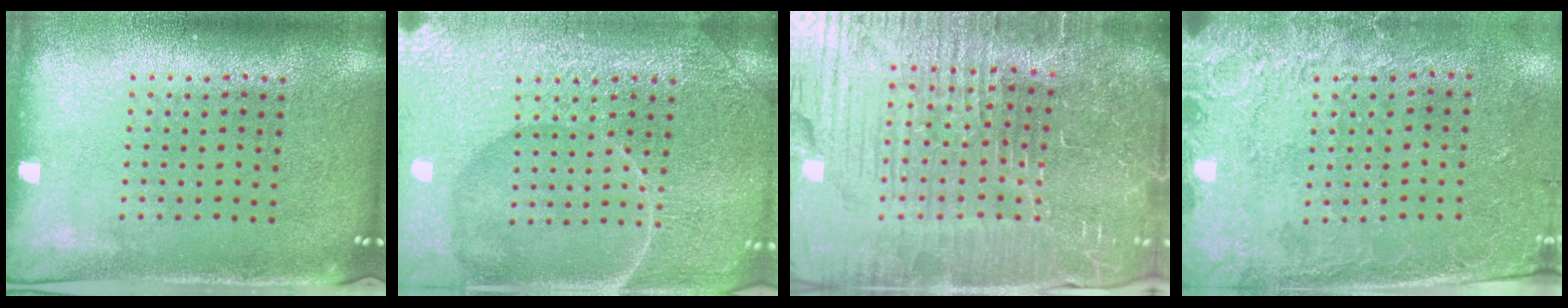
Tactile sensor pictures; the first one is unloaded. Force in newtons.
{"total": 4.9, "press": 4.9, "slide": 0.6}
{"total": 7.5, "press": 6.6, "slide": 3.5}
{"total": 2.6, "press": 1.9, "slide": 1.8}